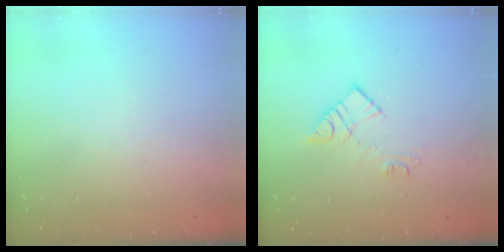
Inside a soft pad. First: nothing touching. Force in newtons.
{"total": 10.1, "press": 10.1, "slide": 0.6}